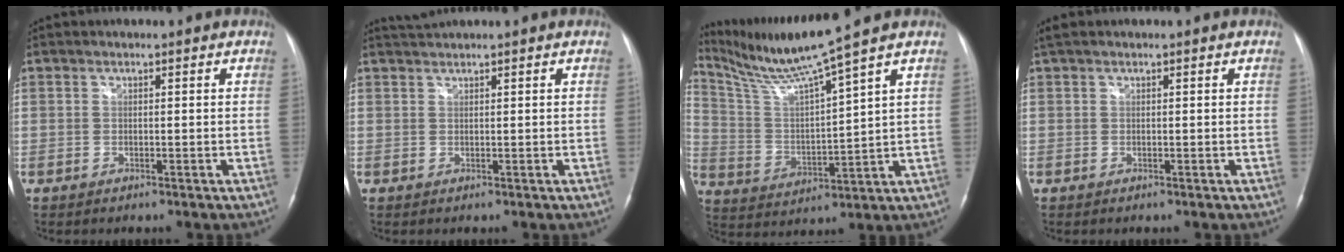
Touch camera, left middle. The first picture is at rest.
{"total": 1.4, "force": [1.3, -0.5, -0.1], "torque": [0.002, 0.006, 0.032]}
{"total": 11.9, "force": [10.0, -2.9, 5.7], "torque": [-0.120, -0.006, 0.198]}
{"total": 1.5, "force": [1.2, 0.5, 0.8], "torque": [-0.021, 0.026, 0.023]}